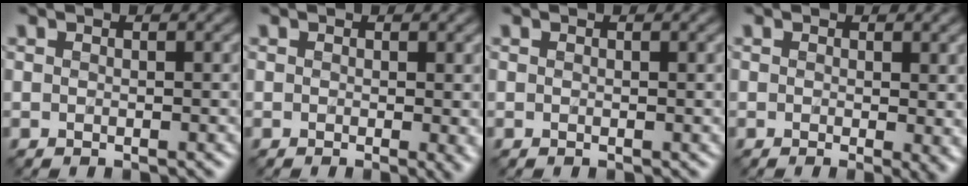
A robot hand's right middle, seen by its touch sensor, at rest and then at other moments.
{"total": 1.4, "force": [0.3, 0.2, 1.3], "torque": [-0.012, -0.007, 0.001]}
{"total": 0.0}
{"total": 1.9, "force": [0.4, 0.8, 1.7], "torque": [-0.013, -0.005, 0.002]}